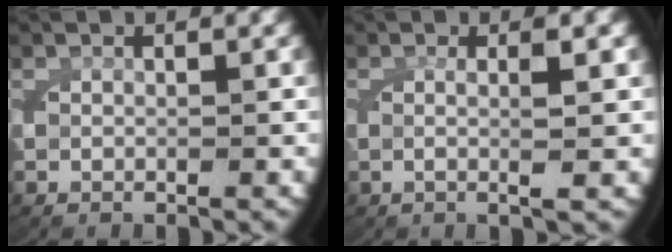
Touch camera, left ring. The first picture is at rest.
{"total": 2.8, "force": [0.2, 0.4, 2.8], "torque": [-0.057, -0.005, 0.005]}